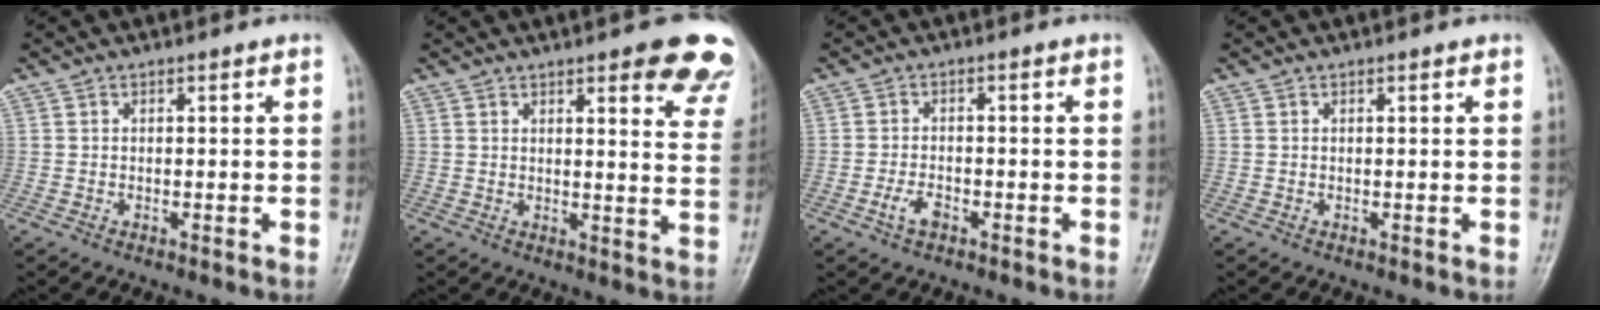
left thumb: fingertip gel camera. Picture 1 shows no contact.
{"total": 14.0, "force": [8.8, 3.7, 10.3], "torque": [-0.087, -0.040, 0.090]}
{"total": 3.0, "force": [-1.5, 1.5, 2.0], "torque": [-0.043, 0.009, -0.029]}
{"total": 0.6, "force": [0.4, 0.1, 0.4], "torque": [-0.008, 0.000, 0.004]}